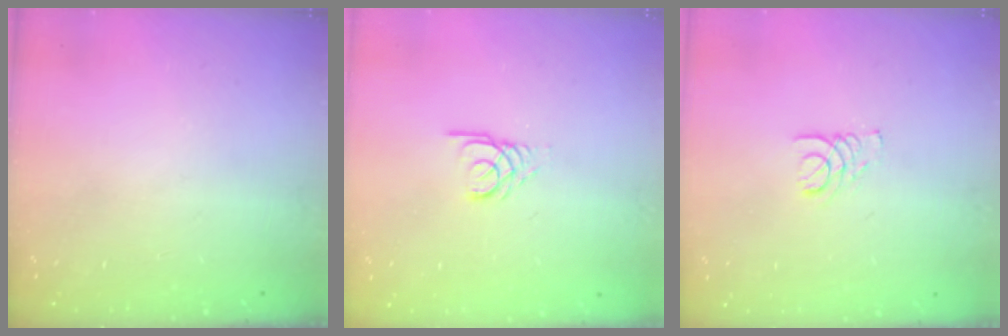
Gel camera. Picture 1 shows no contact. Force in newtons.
{"total": 2.7, "press": 2.7, "slide": 0.3}
{"total": 1.9, "press": 1.9, "slide": 0.2}